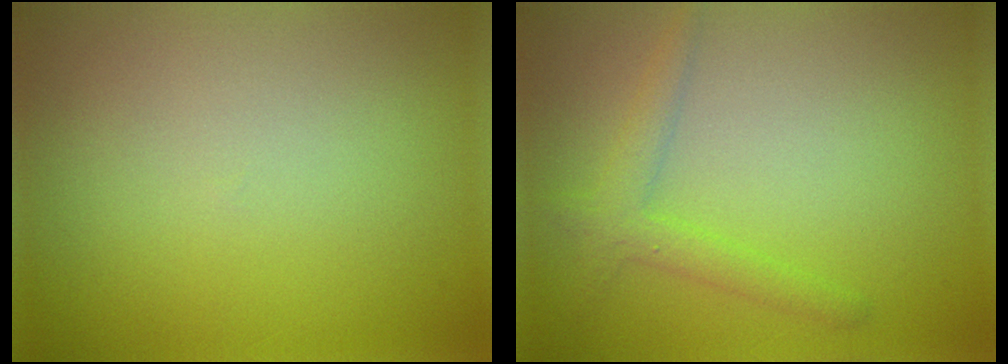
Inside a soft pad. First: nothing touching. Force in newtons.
{"total": 2.4, "press": 2.4, "slide": 0.1}